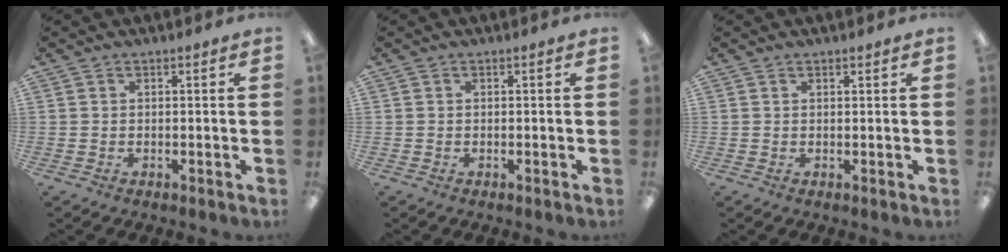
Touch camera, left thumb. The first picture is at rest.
{"total": 0.0}
{"total": 0.7, "force": [0.7, 0.1, 0.1], "torque": [-0.003, 0.000, 0.013]}